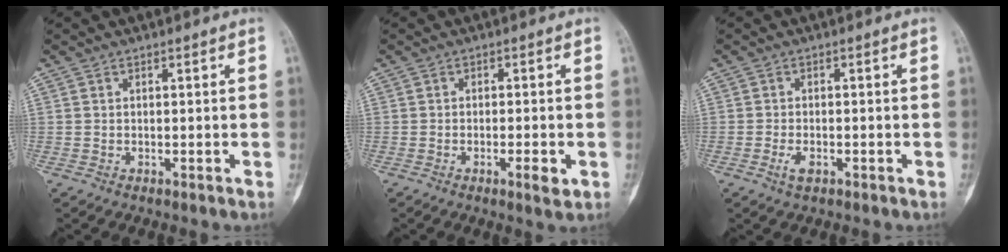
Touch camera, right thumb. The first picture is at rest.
{"total": 3.3, "force": [-1.2, 0.8, 2.9], "torque": [-0.047, -0.002, -0.018]}
{"total": 2.4, "force": [-1.1, 1.2, 1.8], "torque": [-0.037, 0.003, -0.020]}